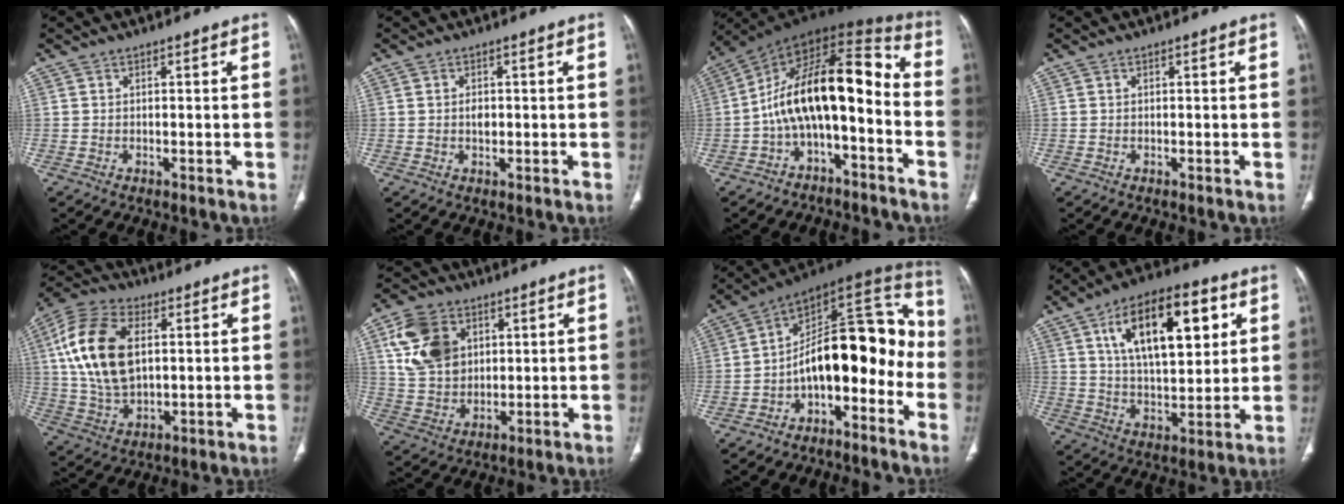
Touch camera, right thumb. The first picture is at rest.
{"total": 1.6, "force": [0.1, 1.1, 1.2], "torque": [-0.017, 0.002, 0.002]}
{"total": 17.0, "force": [-4.0, 8.0, 14.4], "torque": [-0.221, 0.104, -0.070]}
{"total": 0.0}
{"total": 17.5, "force": [3.4, 10.3, 13.8], "torque": [-0.269, 0.005, 0.064]}
{"total": 12.8, "force": [4.4, 9.6, 7.2], "torque": [-0.113, -0.007, 0.090]}
{"total": 18.5, "force": [-5.5, 9.6, 14.8], "torque": [-0.178, 0.115, -0.090]}
{"total": 20.4, "force": [7.5, 9.4, 16.5], "torque": [-0.231, -0.016, 0.125]}